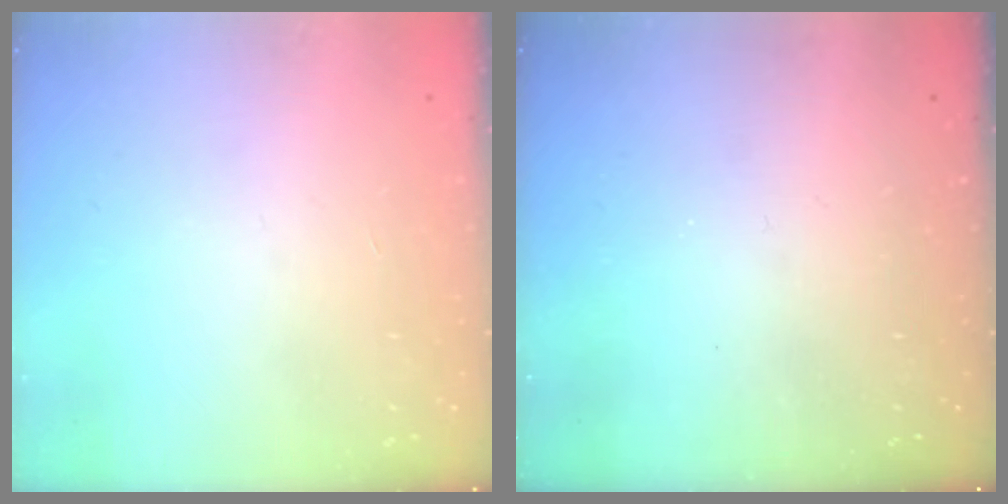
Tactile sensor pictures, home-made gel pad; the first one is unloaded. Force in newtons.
{"total": 0.0}